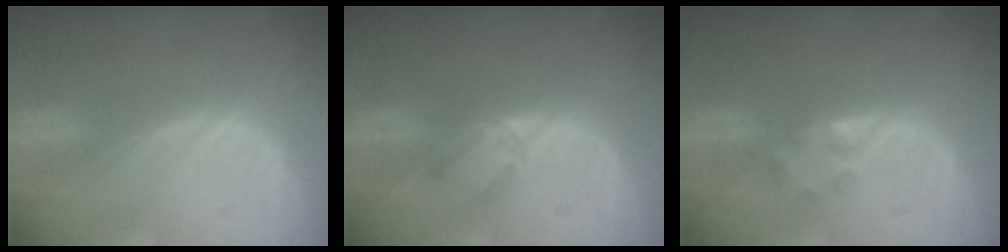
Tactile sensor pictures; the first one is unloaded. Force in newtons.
{"total": 2.7, "press": 2.5, "slide": 1.0}
{"total": 2.0, "press": 2.0, "slide": 0.2}